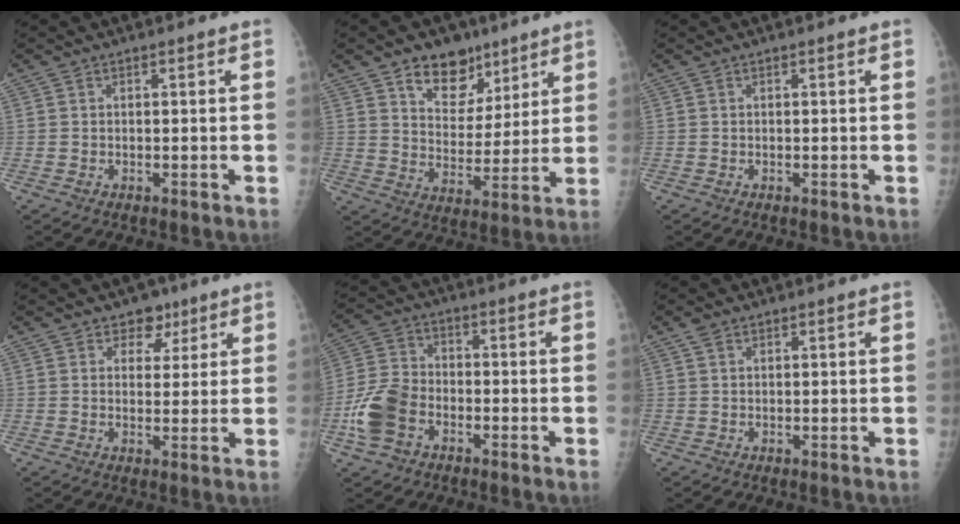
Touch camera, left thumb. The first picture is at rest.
{"total": 11.6, "force": [7.5, 7.5, 4.7], "torque": [-0.036, -0.040, 0.124]}
{"total": 0.0}
{"total": 5.4, "force": [3.4, 4.1, 1.2], "torque": [0.016, -0.013, 0.048]}
{"total": 9.8, "force": [-3.9, 6.7, 6.0], "torque": [-0.125, 0.025, -0.079]}
{"total": 1.4, "force": [0.8, 0.9, 0.7], "torque": [-0.010, 0.004, 0.015]}